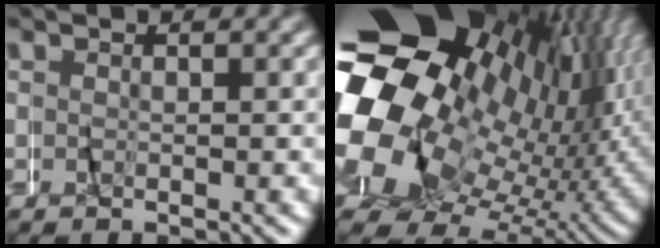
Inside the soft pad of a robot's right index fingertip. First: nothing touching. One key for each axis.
{"total": 29.0, "fx": 1.0, "fy": 20.8, "fz": 20.2, "tx": -0.292, "ty": -0.014, "tz": -0.006}